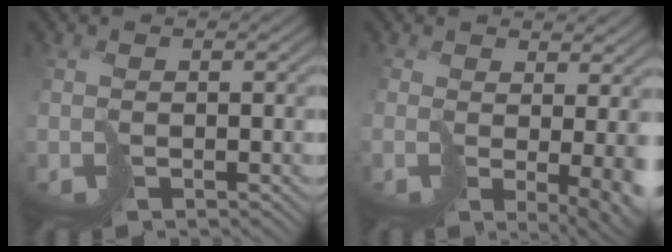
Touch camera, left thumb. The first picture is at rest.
{"total": 5.1, "force": [-0.1, 1.2, 5.0], "torque": [-0.077, -0.020, 0.011]}